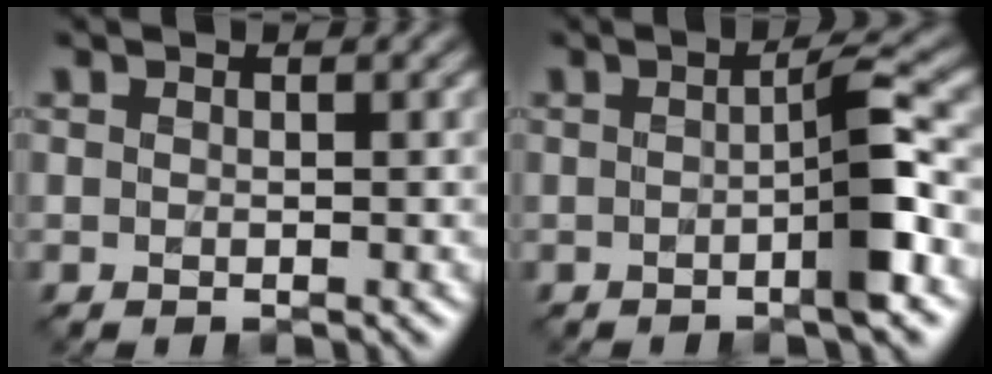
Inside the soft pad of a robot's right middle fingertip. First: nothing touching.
{"total": 4.2, "force": [-0.8, 0.4, 4.1], "torque": [-0.061, 0.008, -0.023]}